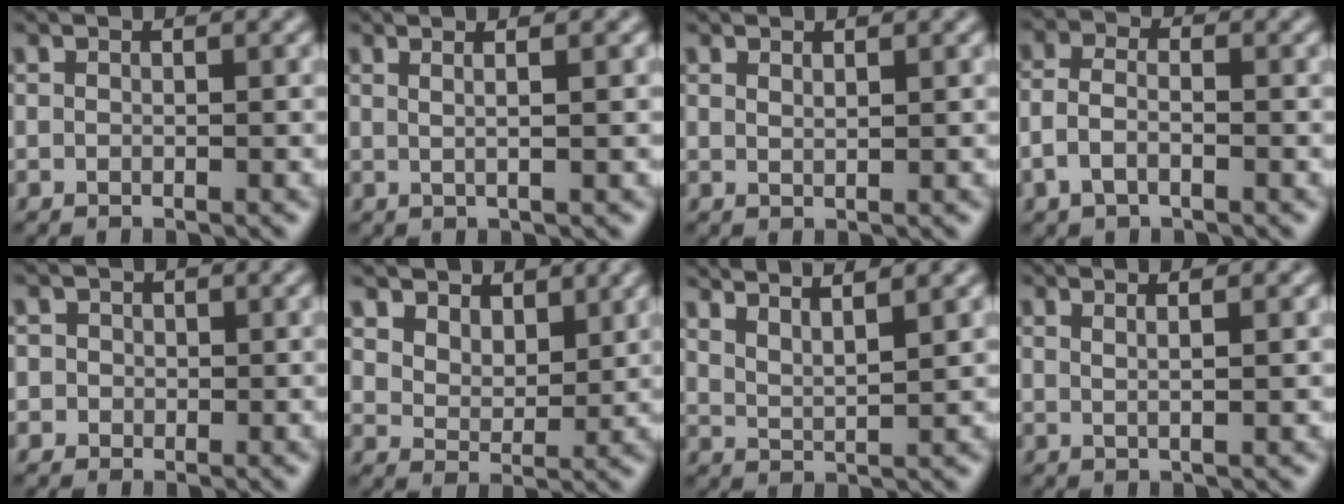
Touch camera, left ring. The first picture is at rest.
{"total": 3.1, "force": [1.3, 1.2, 2.5], "torque": [-0.024, 0.010, -0.010]}
{"total": 0.8, "force": [0.7, 0.1, 0.2], "torque": [-0.006, 0.001, 0.014]}
{"total": 2.6, "force": [-1.0, 1.4, 2.0], "torque": [-0.047, 0.005, -0.027]}
{"total": 1.7, "force": [0.6, 1.5, 0.3], "torque": [0.013, 0.005, 0.004]}
{"total": 4.8, "force": [3.9, 2.4, 1.5], "torque": [-0.056, -0.015, 0.071]}
{"total": 5.5, "force": [4.6, 1.1, 2.7], "torque": [-0.030, 0.023, 0.051]}
{"total": 2.7, "force": [1.5, 1.0, 2.0], "torque": [-0.013, 0.004, -0.002]}